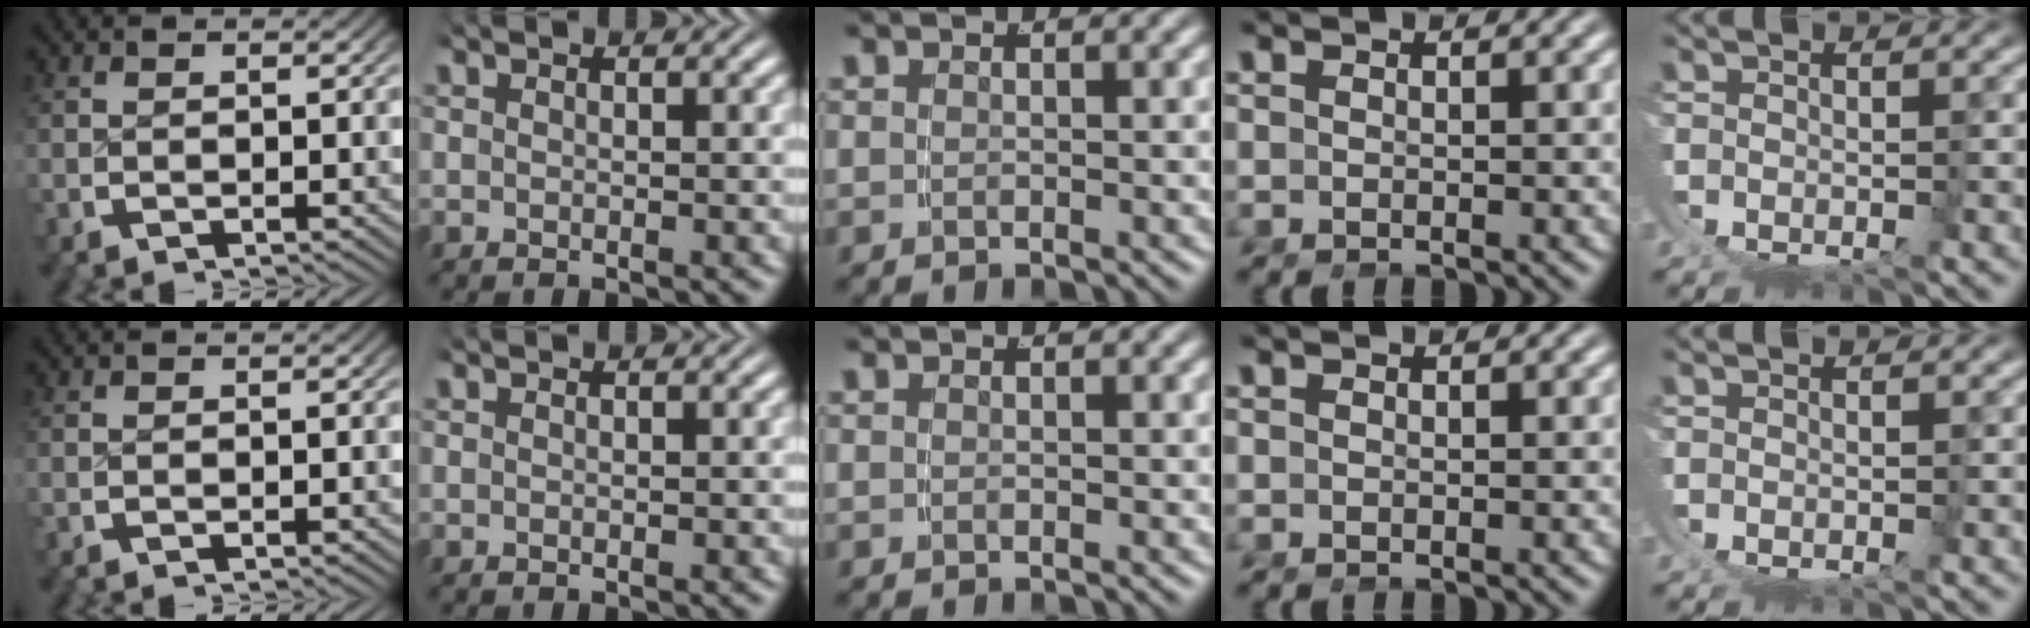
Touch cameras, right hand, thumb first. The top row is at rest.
{}